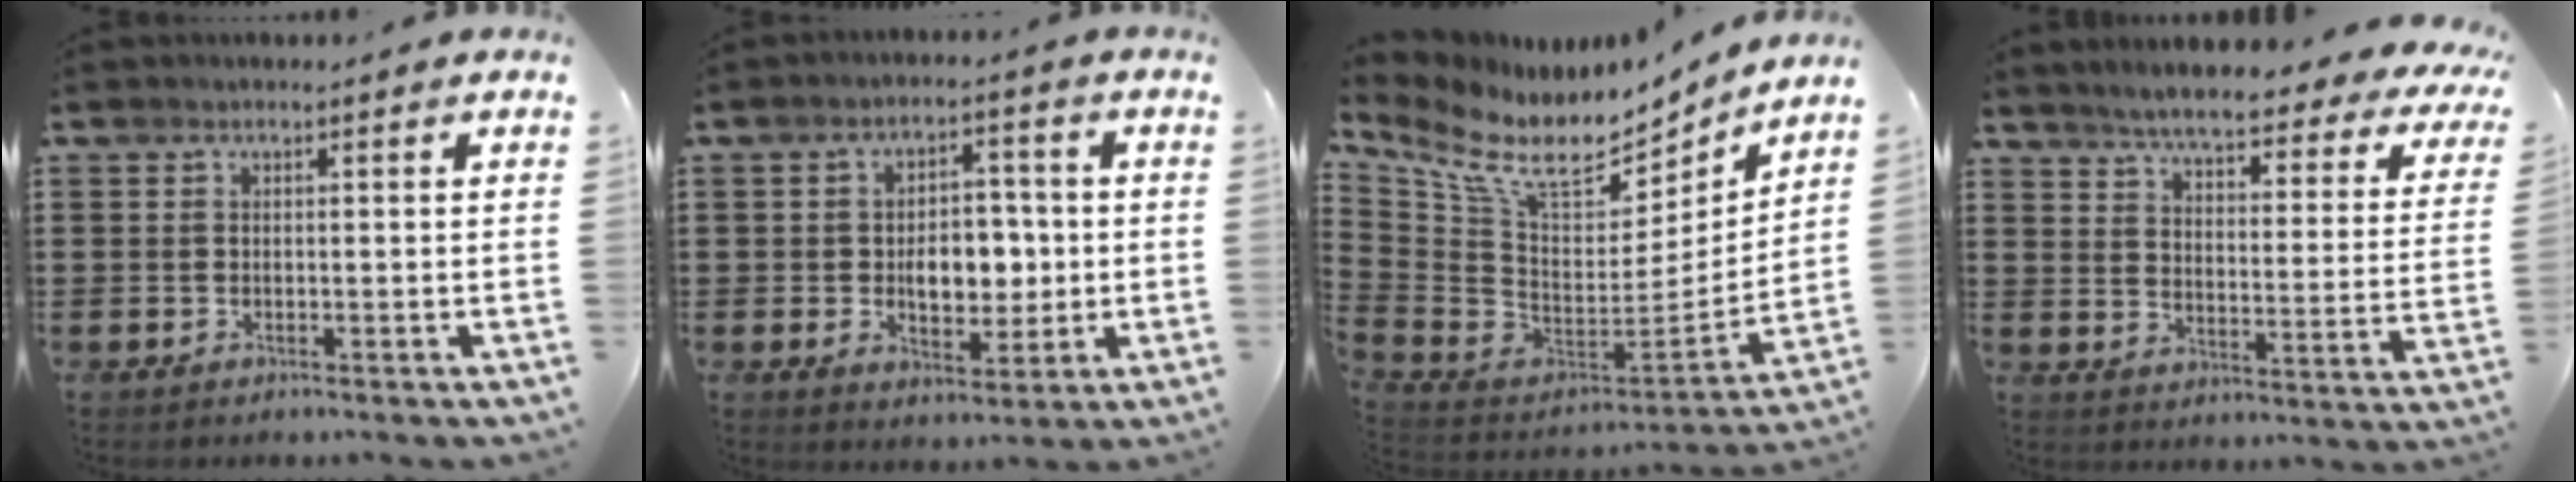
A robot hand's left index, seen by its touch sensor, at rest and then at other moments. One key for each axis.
{"total": 7.1, "fx": -0.4, "fy": 4.5, "fz": 5.5, "tx": -0.083, "ty": 0.003, "tz": -0.014}
{"total": 11.8, "fx": 8.2, "fy": 5.2, "fz": 6.8, "tx": -0.167, "ty": -0.064, "tz": 0.142}
{"total": 5.2, "fx": 4.5, "fy": 0.0, "fz": 2.6, "tx": -0.064, "ty": -0.036, "tz": 0.069}